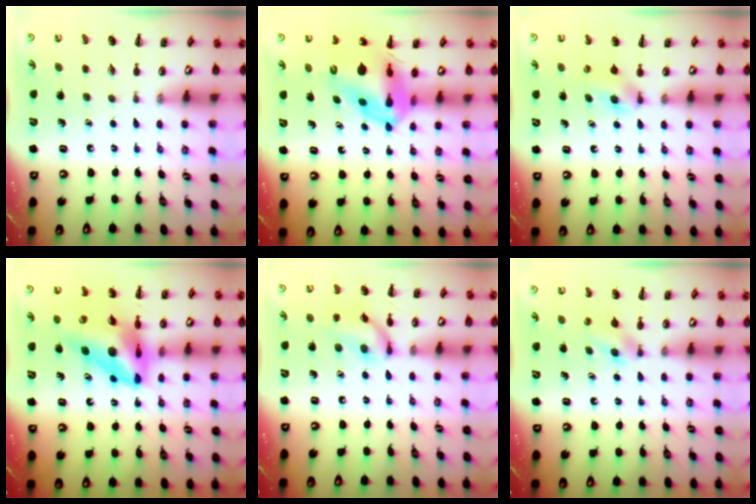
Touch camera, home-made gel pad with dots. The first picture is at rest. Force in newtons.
{"total": 16.3, "press": 15.6, "slide": 4.7}
{"total": 3.7, "press": 3.4, "slide": 1.5}
{"total": 14.9, "press": 14.2, "slide": 4.6}
{"total": 12.3, "press": 12.3, "slide": 0.8}
{"total": 2.7, "press": 2.5, "slide": 1.0}